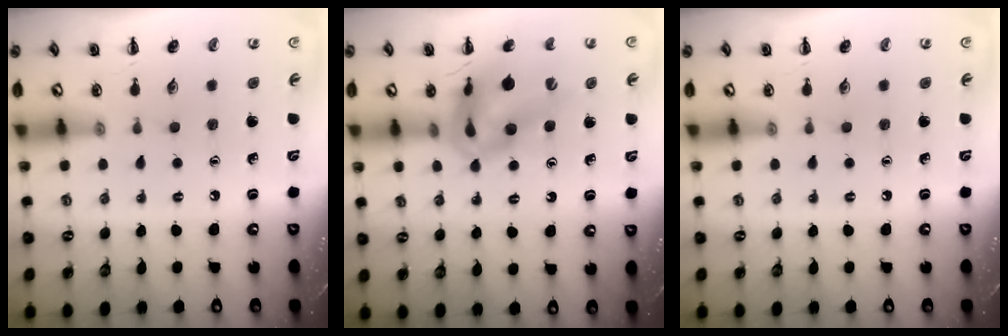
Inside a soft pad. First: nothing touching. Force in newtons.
{"total": 14.4, "press": 13.6, "slide": 4.8}
{"total": 0.0}